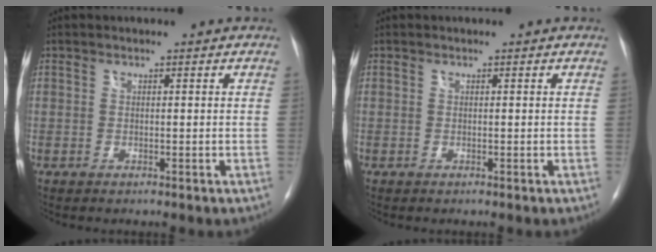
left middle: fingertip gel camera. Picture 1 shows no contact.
{"total": 0.0}